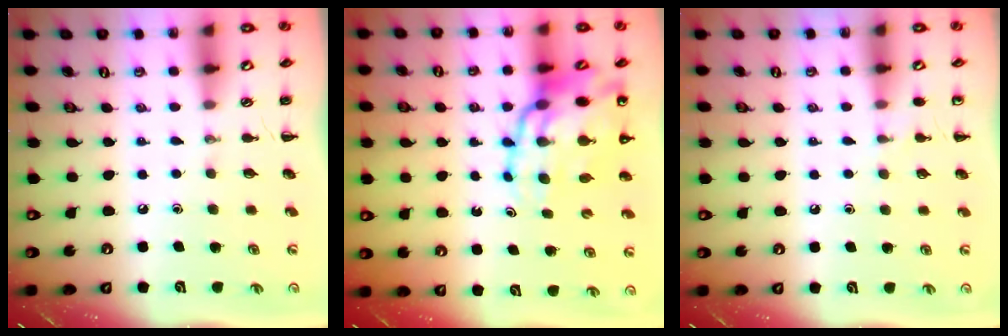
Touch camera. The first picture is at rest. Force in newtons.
{"total": 18.2, "press": 17.5, "slide": 5.0}
{"total": 5.0, "press": 4.8, "slide": 1.5}